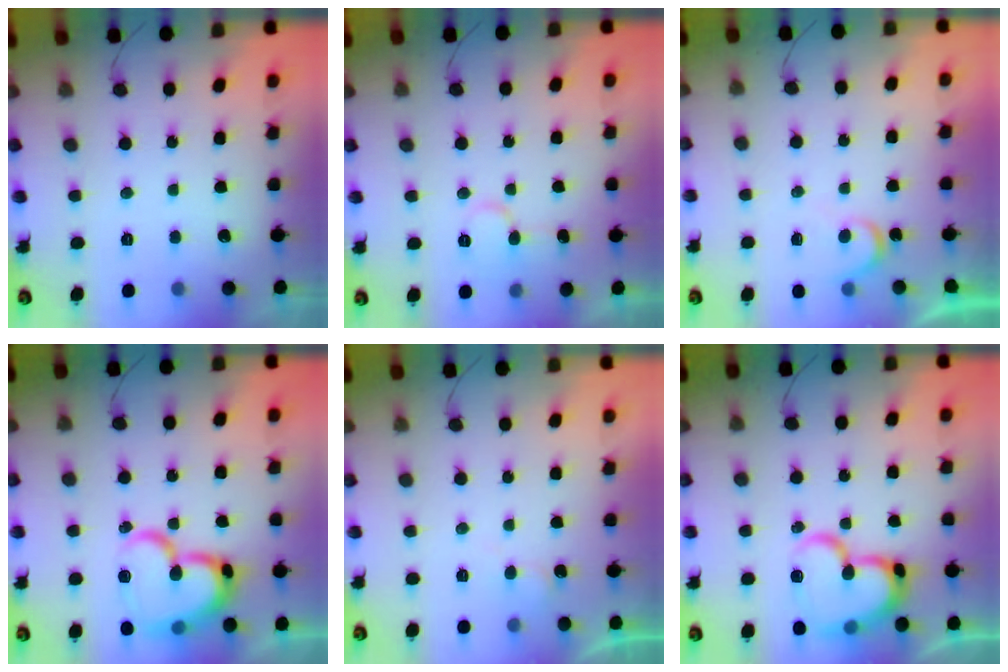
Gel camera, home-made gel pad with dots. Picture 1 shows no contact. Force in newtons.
{"total": 6.5, "press": 6.5, "slide": 0.5}
{"total": 4.5, "press": 4.5, "slide": 0.4}
{"total": 20.0, "press": 19.9, "slide": 2.5}
{"total": 4.0, "press": 3.9, "slide": 0.4}
{"total": 18.1, "press": 18.0, "slide": 1.8}